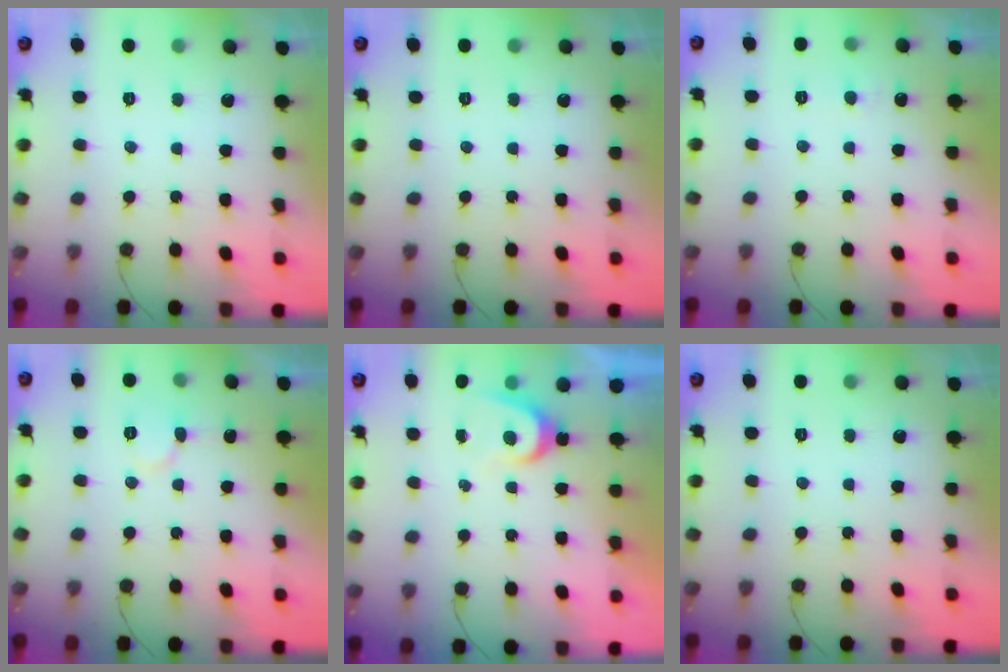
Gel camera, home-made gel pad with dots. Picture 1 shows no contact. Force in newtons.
{"total": 0.0}
{"total": 3.9, "press": 3.9, "slide": 0.5}
{"total": 5.1, "press": 5.1, "slide": 0.3}
{"total": 4.3, "press": 4.3, "slide": 0.5}
{"total": 0.0}